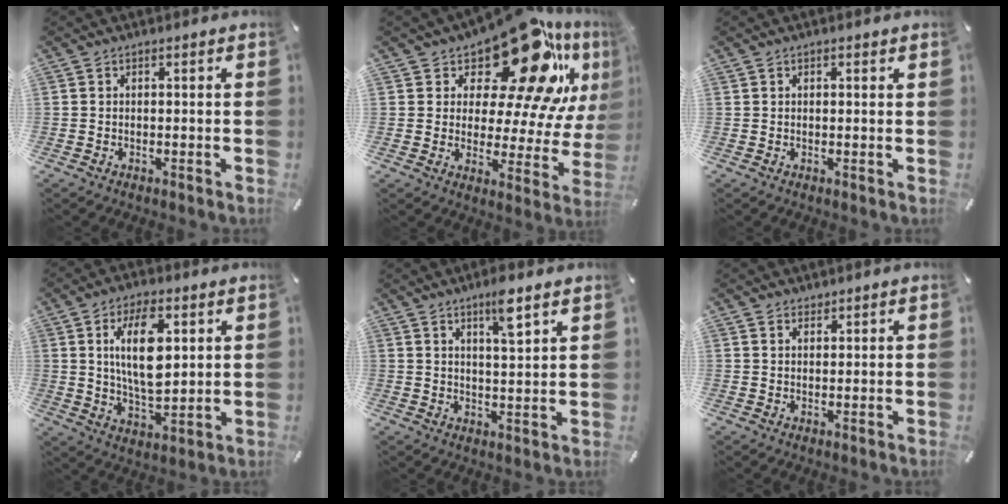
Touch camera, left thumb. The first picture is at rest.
{"total": 22.6, "force": [15.2, 8.8, 14.2], "torque": [-0.200, -0.117, 0.247]}
{"total": 0.7, "force": [0.3, 0.6, 0.2], "torque": [-0.003, 0.002, 0.007]}
{"total": 12.8, "force": [3.9, 6.1, 10.5], "torque": [-0.205, -0.010, 0.059]}
{"total": 7.1, "force": [4.7, 1.1, 5.1], "torque": [-0.080, -0.025, 0.073]}
{"total": 1.7, "force": [1.4, 1.0, -0.1], "torque": [0.010, -0.004, 0.025]}